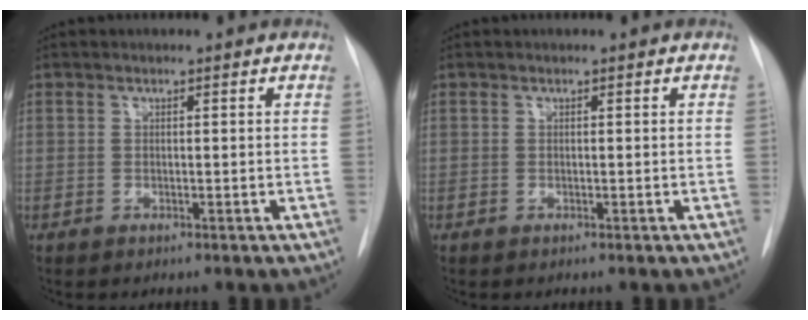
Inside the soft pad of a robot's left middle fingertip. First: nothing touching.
{"total": 0.0}